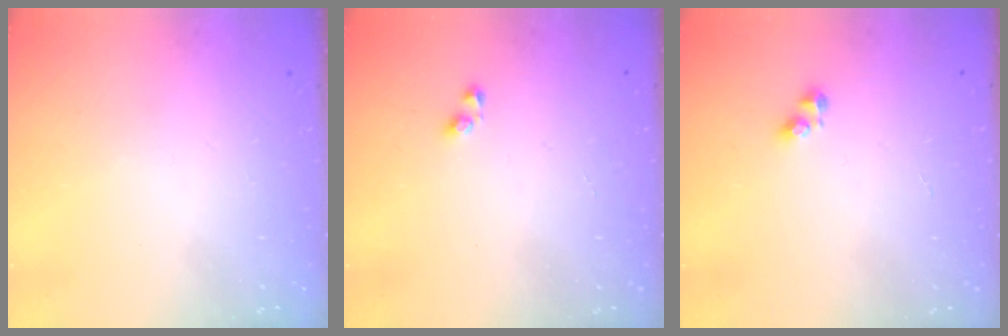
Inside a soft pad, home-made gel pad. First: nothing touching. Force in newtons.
{"total": 3.1, "press": 3.1, "slide": 0.2}
{"total": 3.5, "press": 3.5, "slide": 0.4}